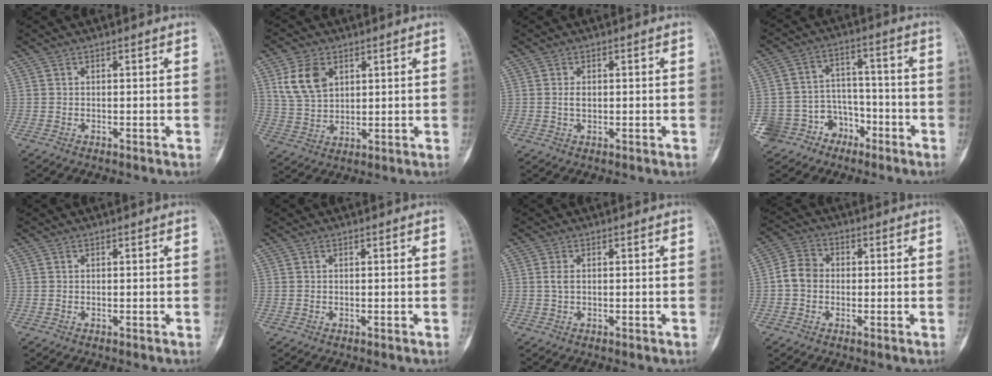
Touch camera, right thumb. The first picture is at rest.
{"total": 8.8, "force": [3.6, 5.9, 5.5], "torque": [-0.092, -0.010, 0.078]}
{"total": 1.7, "force": [0.2, 1.0, 1.3], "torque": [-0.022, -0.001, 0.004]}
{"total": 12.0, "force": [-6.9, 9.4, 2.9], "torque": [-0.024, 0.077, -0.107]}
{"total": 0.0}
{"total": 0.0}
{"total": 1.5, "force": [0.2, 0.7, 1.3], "torque": [-0.029, 0.001, 0.004]}
{"total": 5.4, "force": [-0.5, 4.5, 2.9], "torque": [-0.043, 0.016, -0.019]}